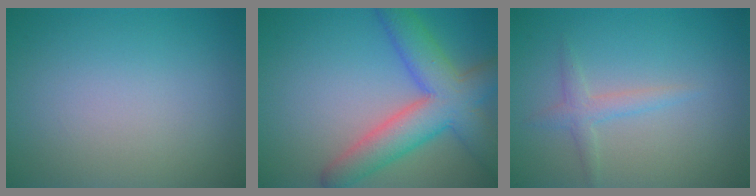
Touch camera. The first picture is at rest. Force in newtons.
{"total": 7.6, "press": 7.6, "slide": 0.4}
{"total": 1.7, "press": 1.7, "slide": 0.1}